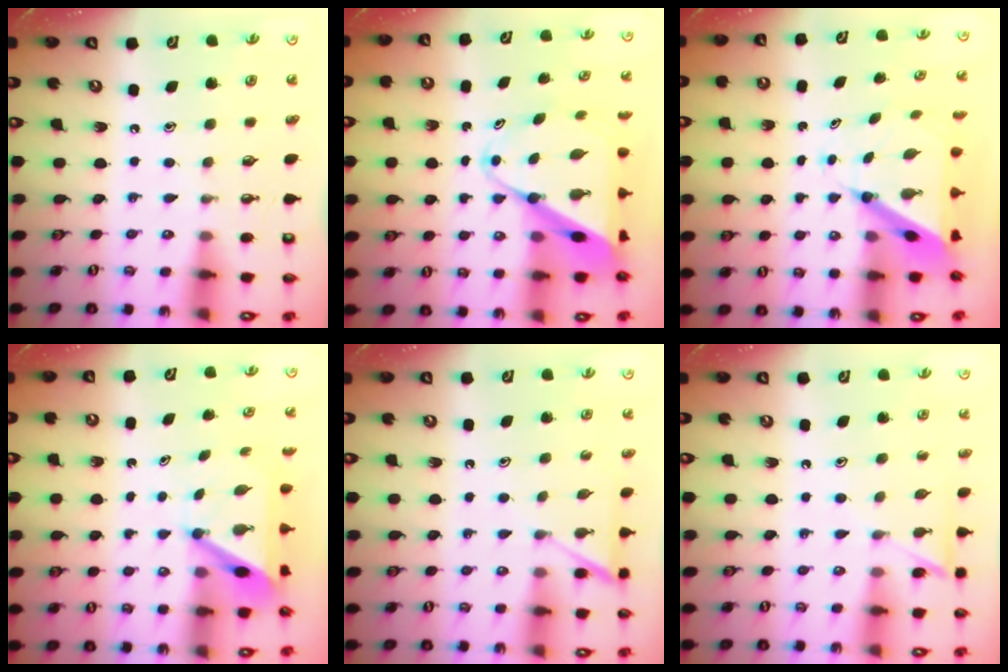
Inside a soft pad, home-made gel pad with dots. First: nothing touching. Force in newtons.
{"total": 11.7, "press": 11.7, "slide": 1.0}
{"total": 7.1, "press": 7.1, "slide": 0.7}
{"total": 5.9, "press": 5.9, "slide": 0.1}
{"total": 4.9, "press": 4.9, "slide": 0.5}
{"total": 6.8, "press": 6.8, "slide": 0.5}